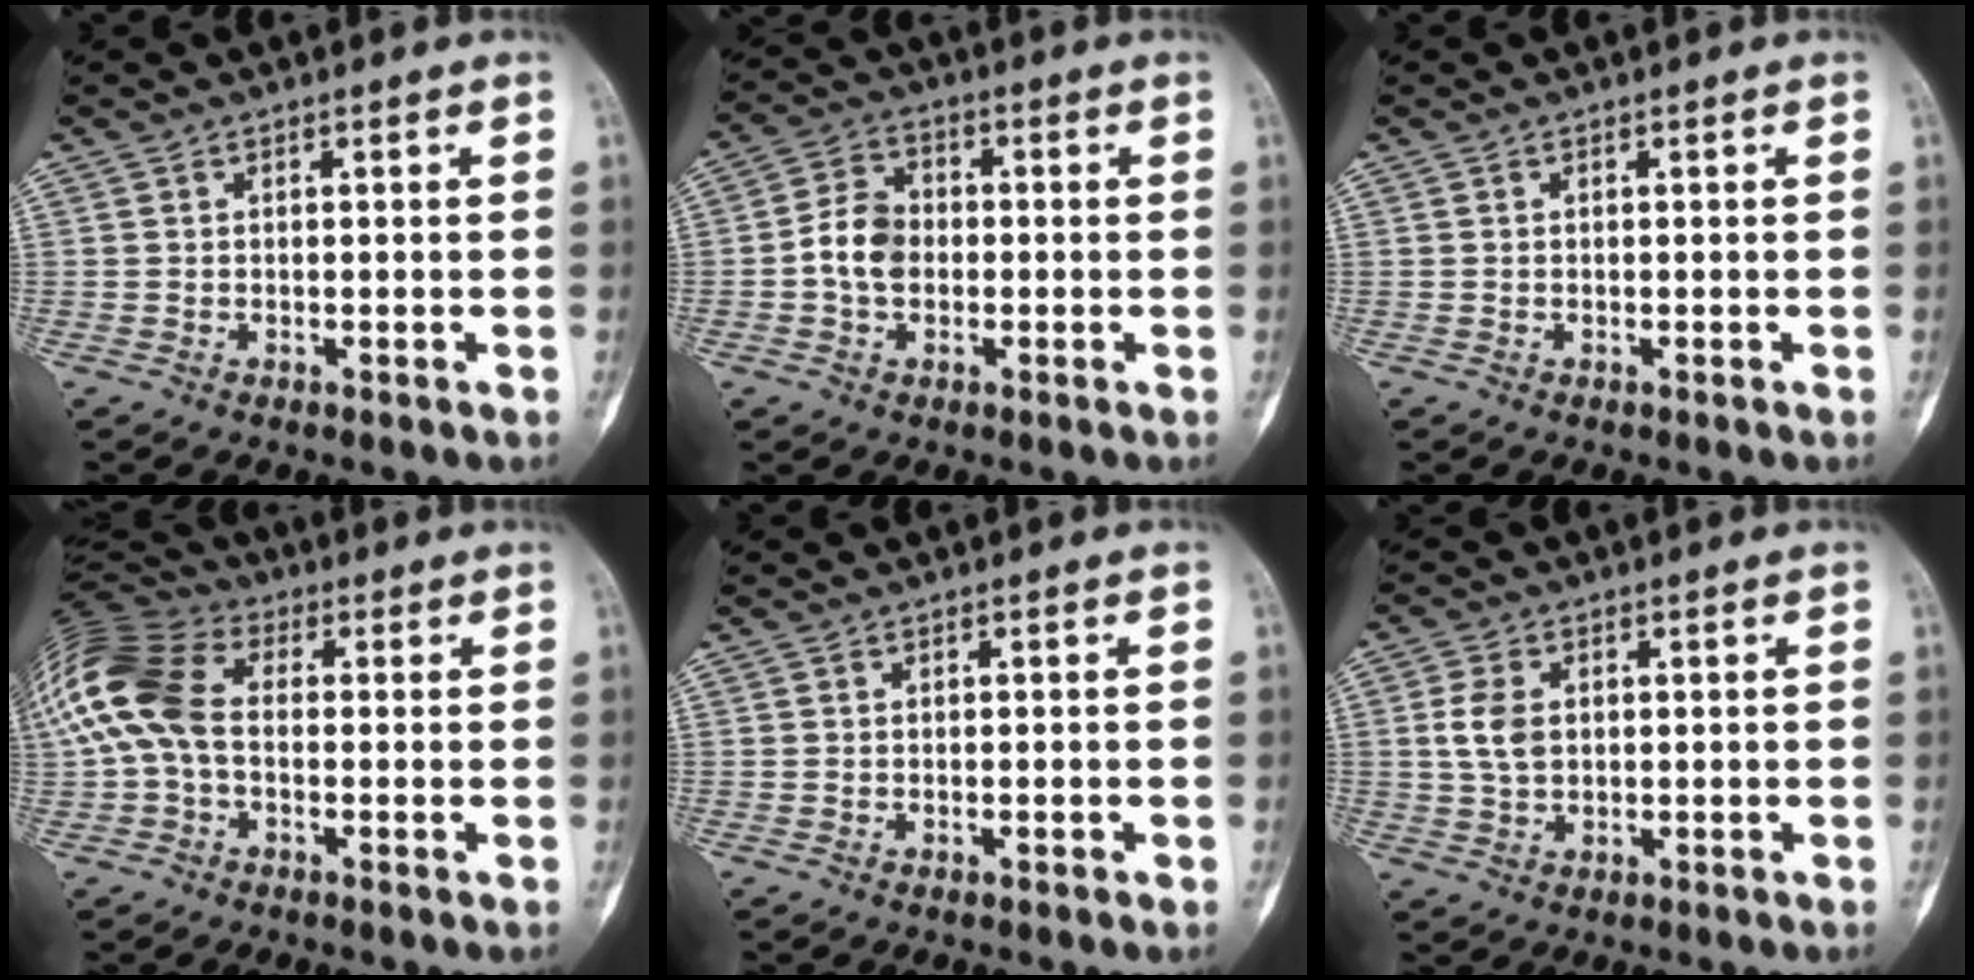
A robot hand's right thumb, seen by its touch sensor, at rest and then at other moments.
{"total": 6.9, "force": [-0.8, 5.2, 4.5], "torque": [-0.068, 0.019, -0.024]}
{"total": 0.0}
{"total": 15.8, "force": [0.4, 10.3, 12.0], "torque": [-0.265, 0.033, -0.005]}
{"total": 0.7, "force": [-0.3, 0.2, 0.6], "torque": [-0.009, -0.001, -0.004]}
{"total": 5.1, "force": [0.7, 3.5, 3.7], "torque": [-0.070, 0.002, 0.014]}